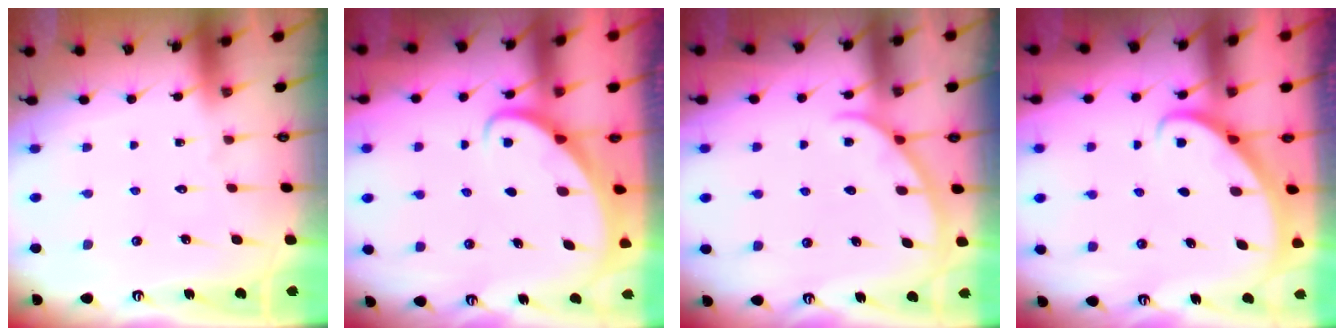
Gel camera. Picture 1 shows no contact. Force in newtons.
{"total": 2.2, "press": 2.2, "slide": 0.2}
{"total": 2.1, "press": 2.1, "slide": 0.3}
{"total": 2.8, "press": 2.8, "slide": 0.2}